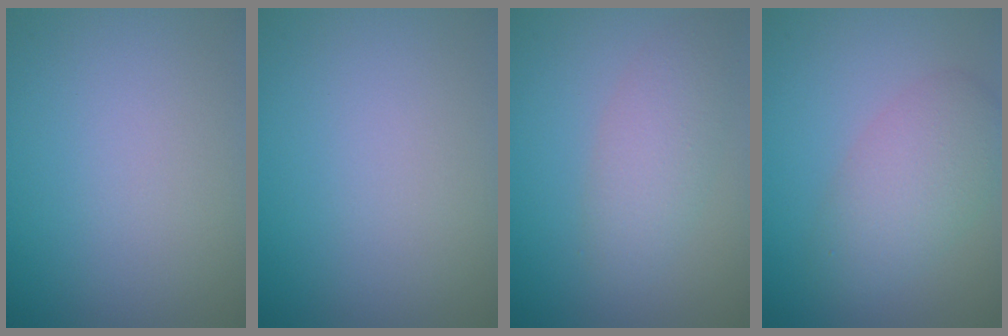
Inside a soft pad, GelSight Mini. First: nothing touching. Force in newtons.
{"total": 0.0}
{"total": 3.2, "press": 3.2, "slide": 0.3}
{"total": 4.2, "press": 4.2, "slide": 0.2}